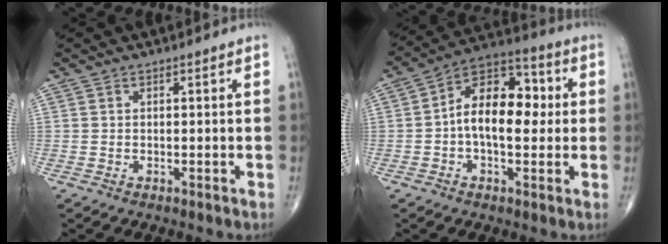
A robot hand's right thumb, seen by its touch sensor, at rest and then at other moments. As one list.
[{"total": 13.9, "force": [0.4, 8.0, 11.4], "torque": [-0.162, 0.037, -0.005]}]